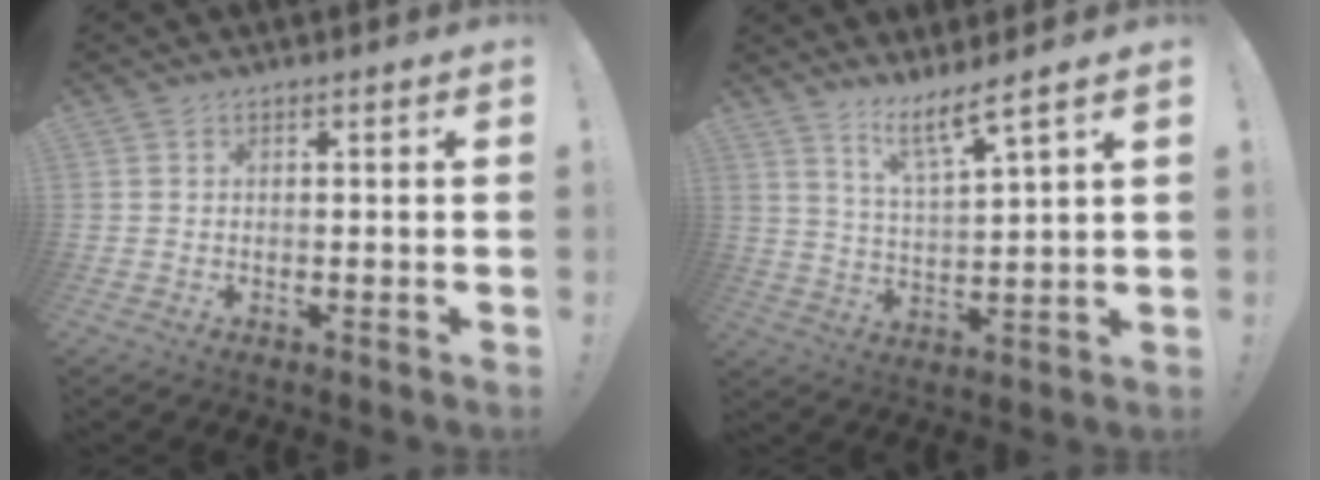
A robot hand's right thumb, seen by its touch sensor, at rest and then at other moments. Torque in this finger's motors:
{"motor_torque": [-0.83, 0.65, 0.24, 0.68, 0.07]}